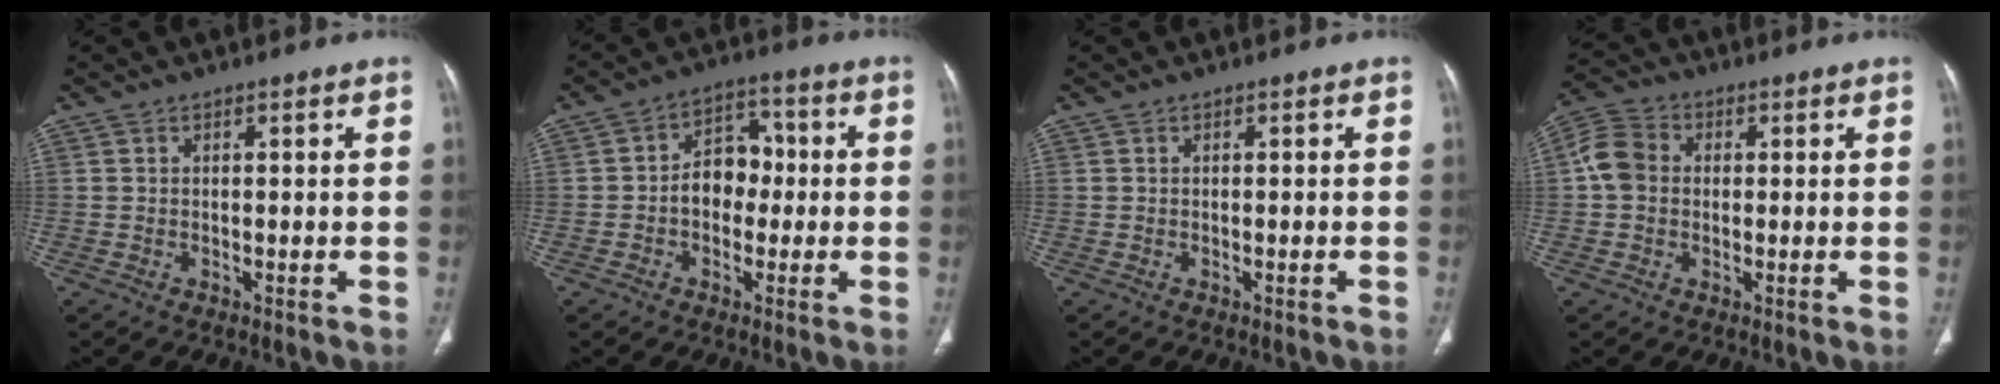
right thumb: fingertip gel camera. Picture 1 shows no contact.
{"total": 8.0, "force": [-0.7, 6.1, 5.1], "torque": [-0.044, 0.030, -0.022]}
{"total": 0.0}
{"total": 6.6, "force": [0.3, 5.4, 3.7], "torque": [-0.069, 0.018, -0.004]}